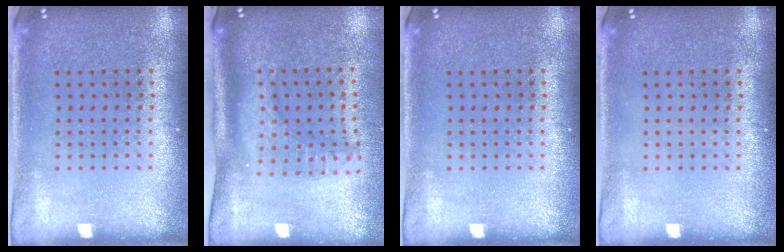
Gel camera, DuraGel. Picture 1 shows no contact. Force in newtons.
{"total": 2.0, "press": 1.6, "slide": 1.3}
{"total": 0.0}
{"total": 0.0}